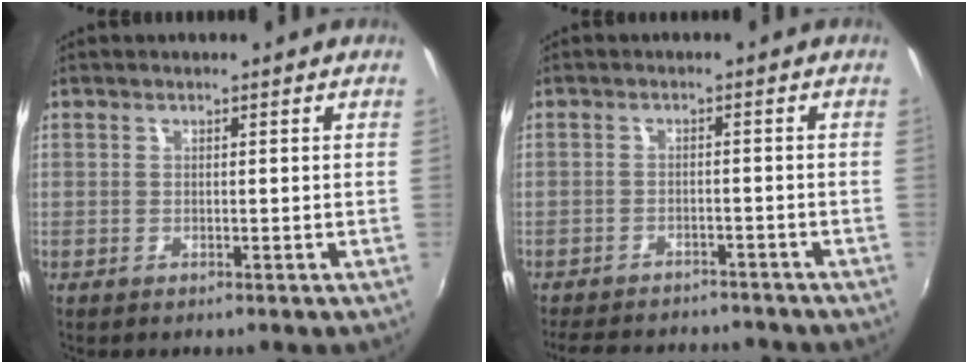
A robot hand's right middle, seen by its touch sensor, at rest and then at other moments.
{"total": 12.5, "force": [-11.0, 3.8, 4.5], "torque": [-0.106, -0.011, -0.156]}